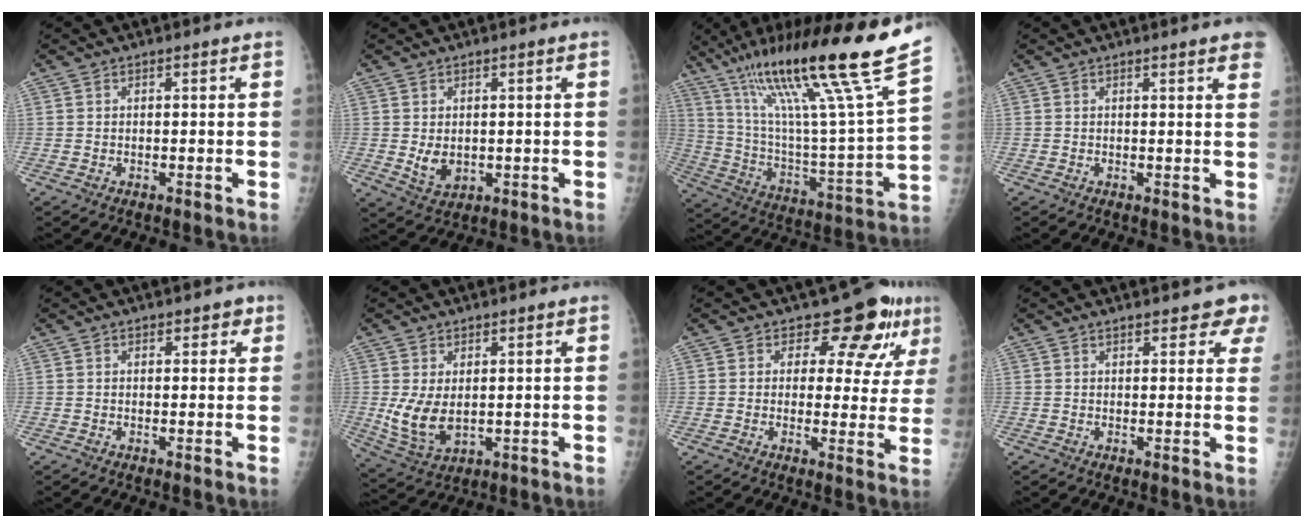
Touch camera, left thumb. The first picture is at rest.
{"total": 4.5, "force": [0.0, 3.3, 3.1], "torque": [-0.041, -0.011, 0.013]}
{"total": 30.0, "force": [19.3, 1.7, 23.0], "torque": [-0.367, -0.058, 0.332]}
{"total": 4.7, "force": [3.4, 0.6, 3.2], "torque": [-0.029, -0.002, 0.028]}
{"total": 2.1, "force": [1.2, 1.4, 1.1], "torque": [0.008, -0.002, 0.010]}
{"total": 7.7, "force": [0.5, 4.8, 6.0], "torque": [-0.114, -0.015, 0.026]}
{"total": 9.1, "force": [5.9, 5.3, 4.4], "torque": [-0.017, -0.033, 0.061]}
{"total": 4.8, "force": [3.9, 2.0, 1.9], "torque": [0.012, -0.013, 0.036]}